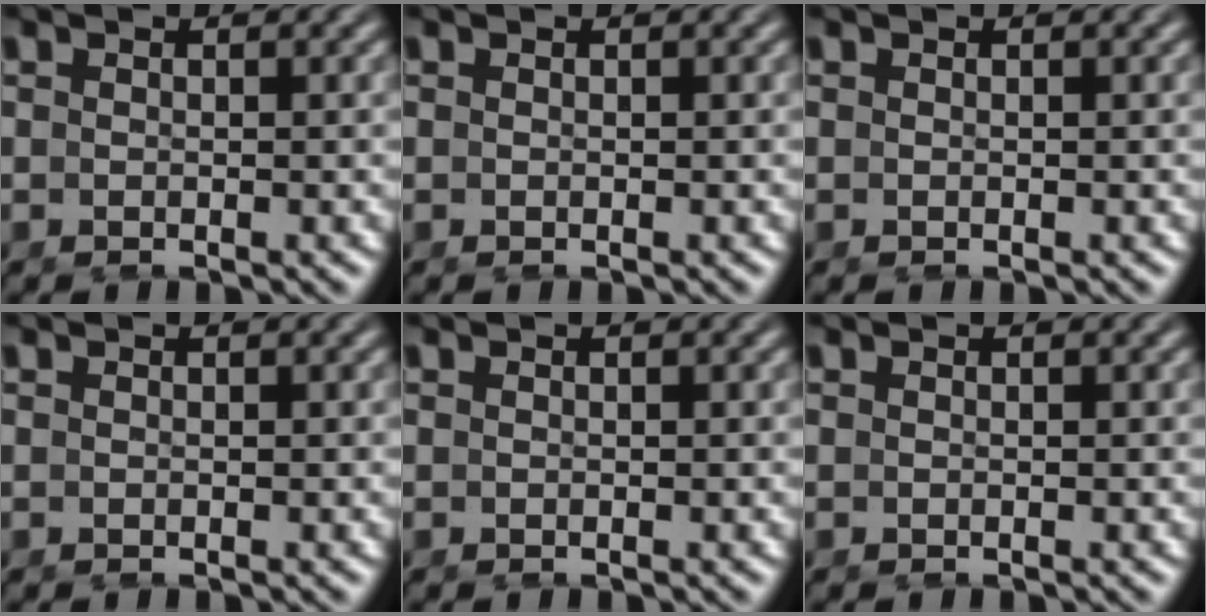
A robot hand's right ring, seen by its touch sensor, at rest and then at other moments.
{"total": 0.0}
{"total": 0.0}
{"total": 0.0}
{"total": 0.0}
{"total": 0.0}